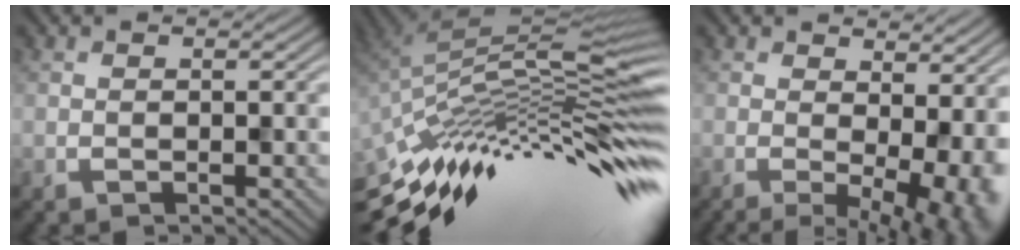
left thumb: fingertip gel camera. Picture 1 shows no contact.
{"total": 13.5, "force": [-8.3, 2.4, 10.3], "torque": [-0.195, 0.018, -0.156]}
{"total": 7.7, "force": [0.4, 3.1, 7.0], "torque": [-0.074, 0.003, 0.029]}